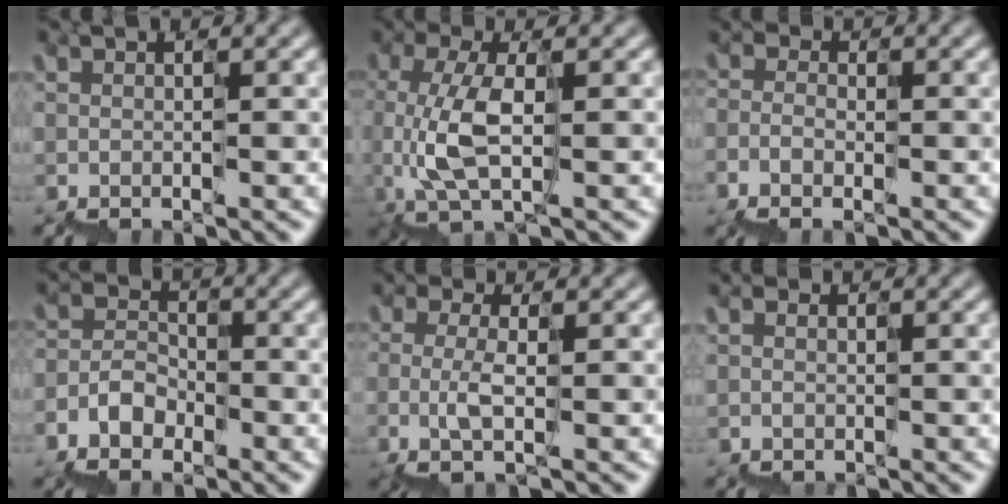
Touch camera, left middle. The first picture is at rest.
{"total": 3.8, "force": [0.1, 1.3, 3.5], "torque": [-0.088, 0.009, 0.012]}
{"total": 1.5, "force": [-1.5, 0.4, 0.0], "torque": [-0.009, 0.005, -0.025]}
{"total": 2.5, "force": [-1.8, 1.7, 0.1], "torque": [-0.005, 0.013, -0.034]}
{"total": 1.3, "force": [-0.4, 0.4, 1.2], "torque": [-0.033, 0.008, -0.005]}
{"total": 1.0, "force": [-0.8, 0.0, -0.7], "torque": [0.003, -0.003, -0.008]}